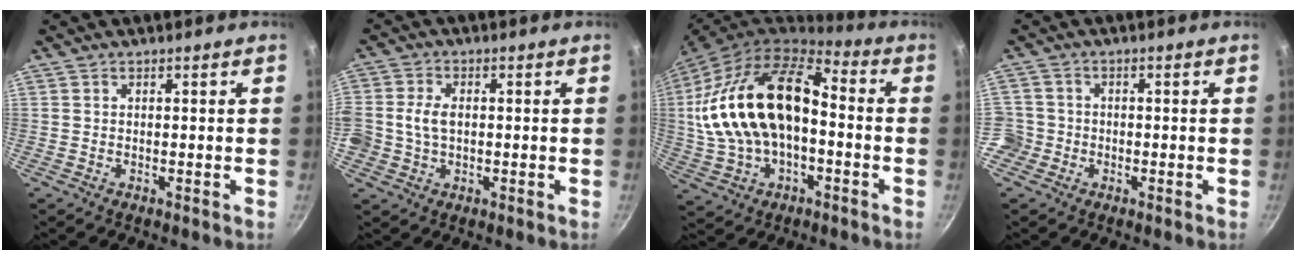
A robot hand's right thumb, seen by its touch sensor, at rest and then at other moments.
{"total": 5.9, "force": [0.0, 4.4, 4.0], "torque": [-0.070, 0.010, -0.005]}
{"total": 22.6, "force": [-0.4, 13.5, 18.1], "torque": [-0.337, 0.041, -0.008]}
{"total": 5.4, "force": [-2.0, 4.9, 1.1], "torque": [-0.012, 0.027, -0.038]}